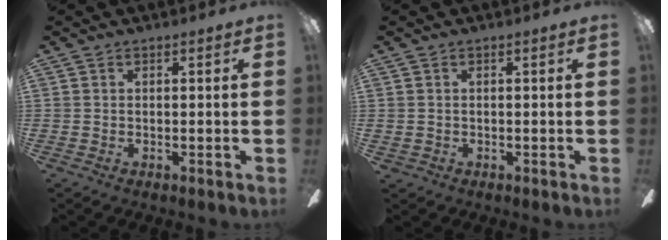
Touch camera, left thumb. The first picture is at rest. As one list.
[{"total": 0.5, "force": [0.0, 0.5, 0.1], "torque": [-0.003, 0.004, -0.001]}]